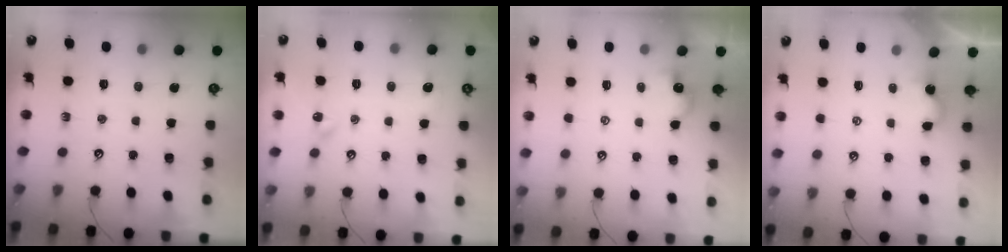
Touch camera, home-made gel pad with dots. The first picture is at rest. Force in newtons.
{"total": 3.2, "press": 3.2, "slide": 0.6}
{"total": 1.7, "press": 1.7, "slide": 0.2}
{"total": 2.3, "press": 2.3, "slide": 0.2}